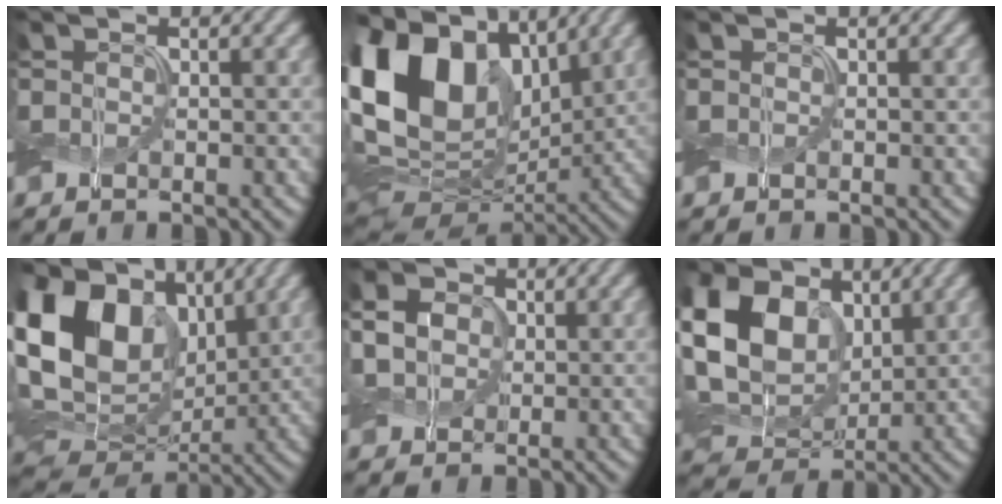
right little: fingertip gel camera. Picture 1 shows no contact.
{"total": 17.1, "force": [5.1, 11.4, 11.7], "torque": [-0.256, 0.026, 0.084]}
{"total": 0.0}
{"total": 19.1, "force": [5.8, 13.4, 12.3], "torque": [-0.261, 0.049, 0.100]}
{"total": 4.0, "force": [0.7, 3.2, 2.2], "torque": [-0.065, 0.013, 0.000]}
{"total": 11.5, "force": [2.4, 8.5, 7.4], "torque": [-0.182, 0.014, 0.039]}